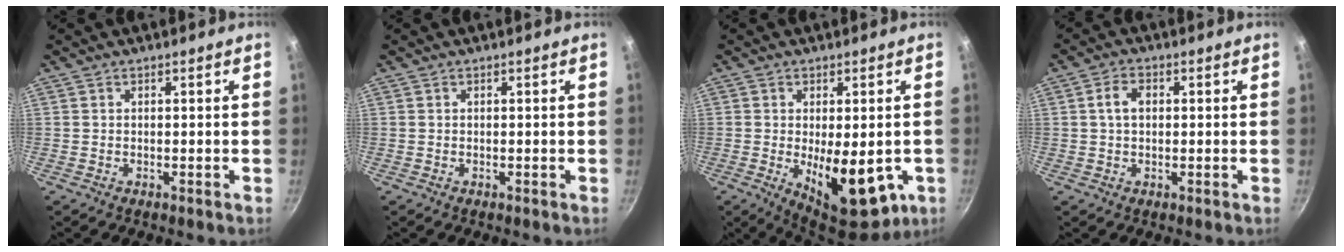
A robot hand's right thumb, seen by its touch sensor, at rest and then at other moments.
{"total": 0.0}
{"total": 14.7, "force": [-3.4, 6.7, 12.7], "torque": [-0.153, -0.017, -0.029]}
{"total": 3.7, "force": [0.5, 2.5, 2.7], "torque": [-0.041, 0.010, 0.004]}